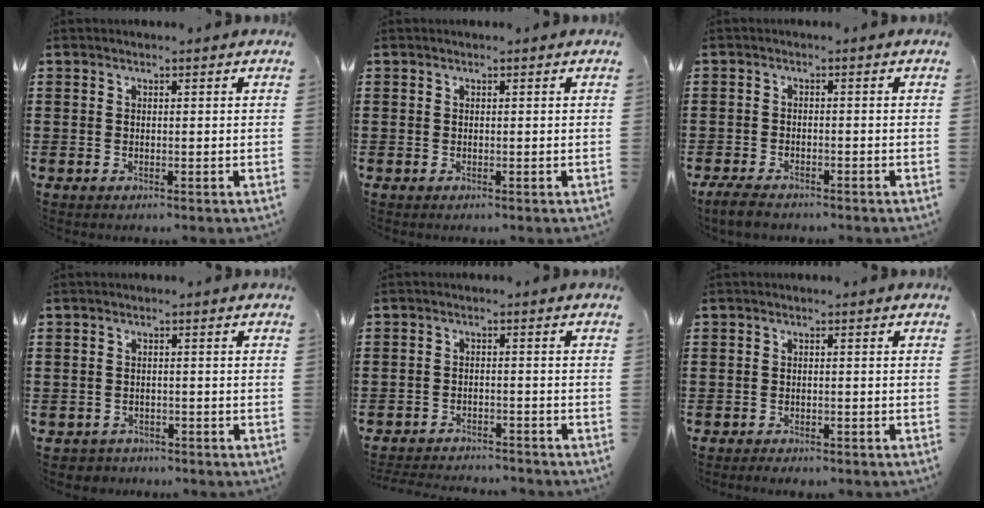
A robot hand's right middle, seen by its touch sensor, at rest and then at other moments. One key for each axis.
{"total": 0.0}
{"total": 2.5, "fx": -2.2, "fy": 0.7, "fz": 1.1, "tx": -0.035, "ty": -0.001, "tz": -0.049}
{"total": 1.3, "fx": -1.2, "fy": 0.5, "fz": -0.2, "tx": -0.002, "ty": 0.002, "tz": -0.030}
{"total": 2.9, "fx": -2.9, "fy": 0.2, "fz": 0.0, "tx": -0.005, "ty": 0.000, "tz": -0.062}
{"total": 1.1, "fx": -1.1, "fy": 0.1, "fz": 0.0, "tx": -0.004, "ty": 0.002, "tz": -0.023}